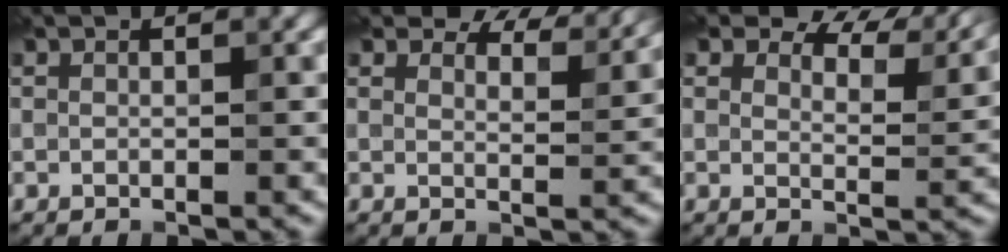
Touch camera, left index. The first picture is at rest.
{"total": 7.0, "force": [6.1, 2.1, 2.6], "torque": [-0.039, 0.004, 0.071]}
{"total": 8.5, "force": [6.9, 3.0, 3.9], "torque": [-0.059, 0.015, 0.080]}